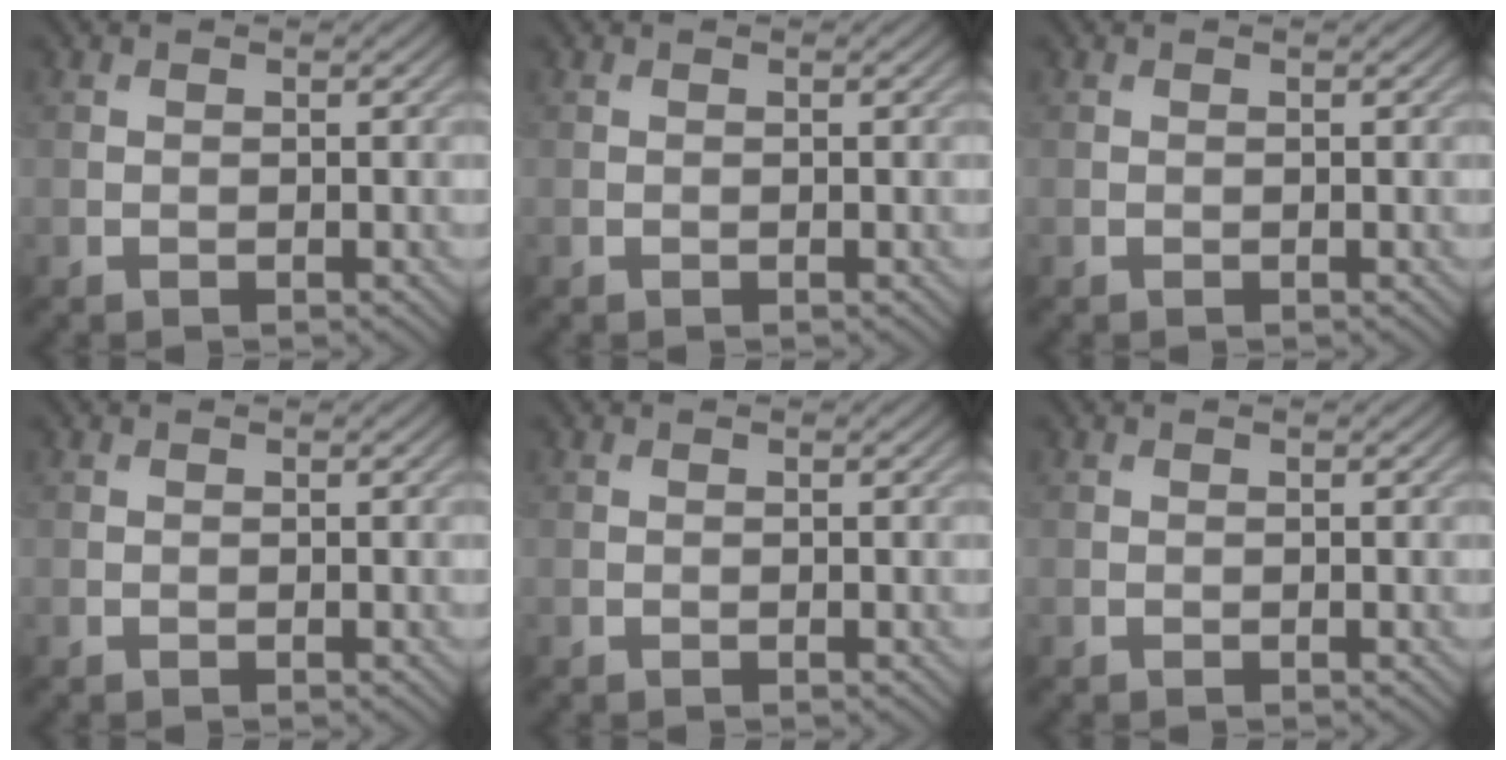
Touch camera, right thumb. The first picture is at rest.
{"total": 0.0}
{"total": 0.0}
{"total": 0.0}
{"total": 0.0}
{"total": 0.0}